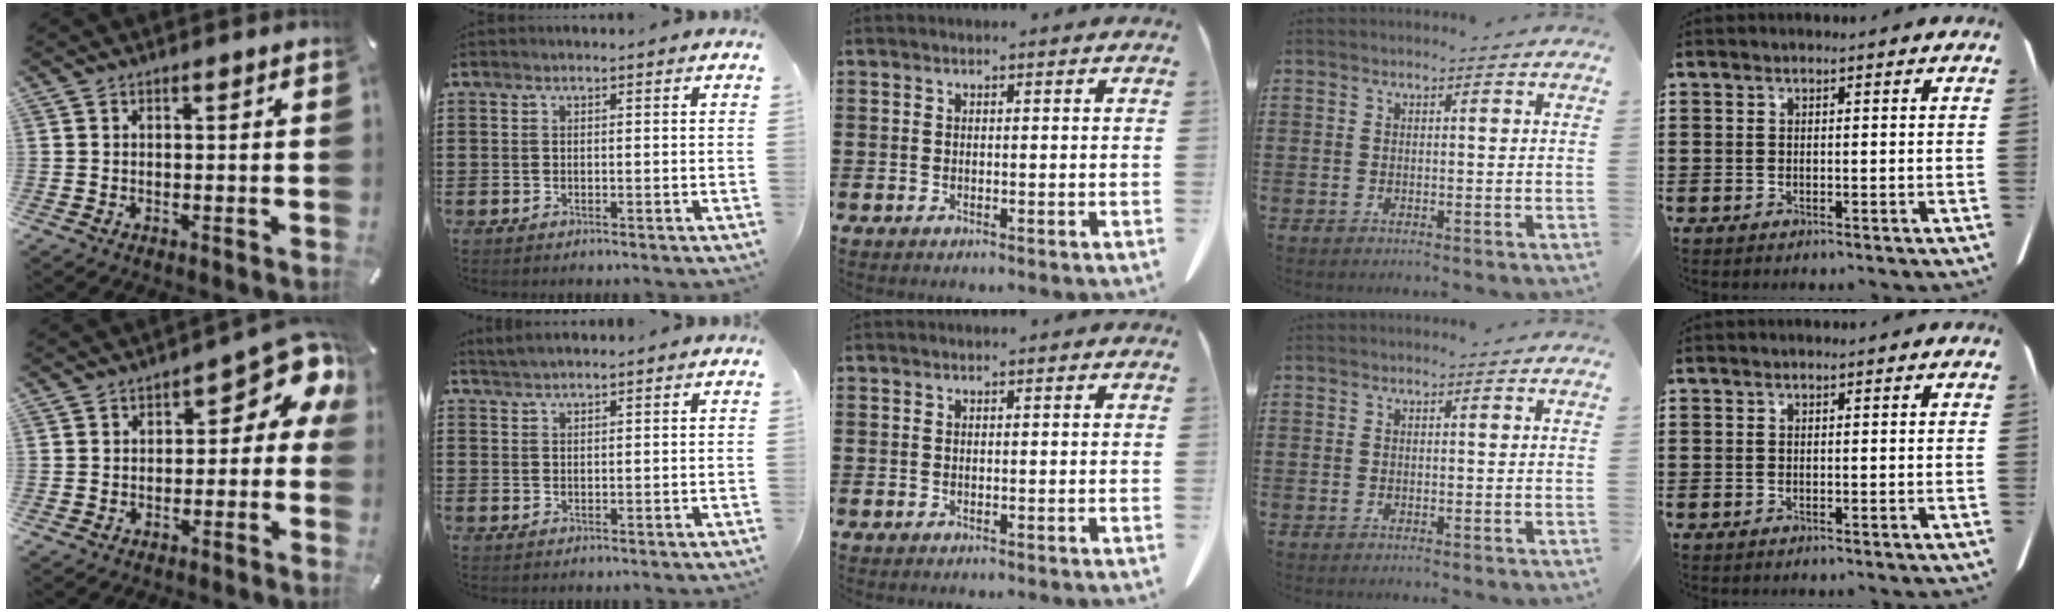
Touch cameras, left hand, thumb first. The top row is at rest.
{"thumb": {"total": 8.7, "force": [3.2, 4.7, 6.5], "torque": [-0.071, -0.034, 0.052]}, "index": {"total": 1.7, "force": [1.7, -0.1, 0.4], "torque": [-0.010, 0.001, 0.033]}}